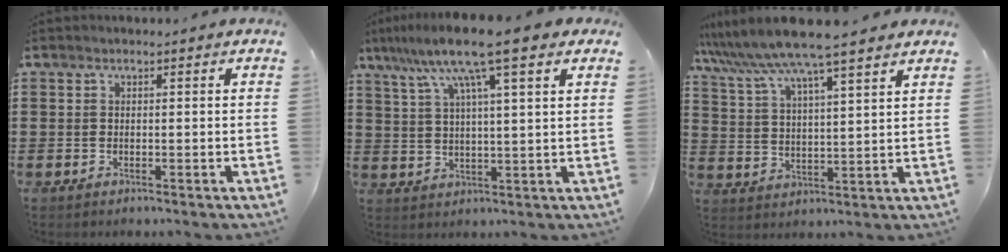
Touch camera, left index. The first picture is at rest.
{"total": 11.3, "force": [7.4, 0.9, 8.5], "torque": [-0.176, -0.013, 0.124]}
{"total": 8.4, "force": [7.3, -0.4, 4.2], "torque": [-0.107, -0.036, 0.124]}